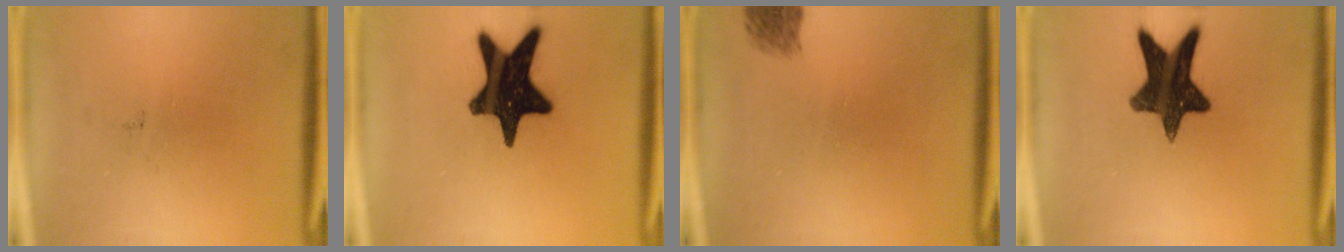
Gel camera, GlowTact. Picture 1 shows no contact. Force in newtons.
{"total": 19.1}
{"total": 1.9}
{"total": 14.2}